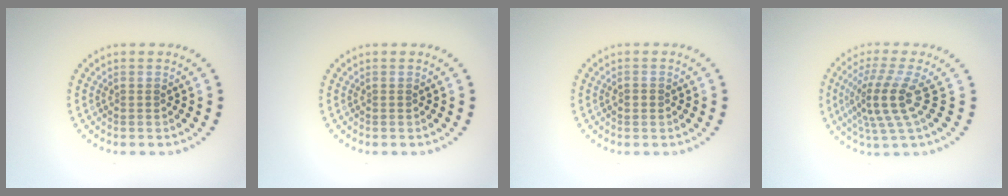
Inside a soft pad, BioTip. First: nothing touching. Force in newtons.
{"total": 0.0}
{"total": 1.1, "press": 1.1, "slide": 0.1}
{"total": 4.4, "press": 3.1, "slide": 3.1}